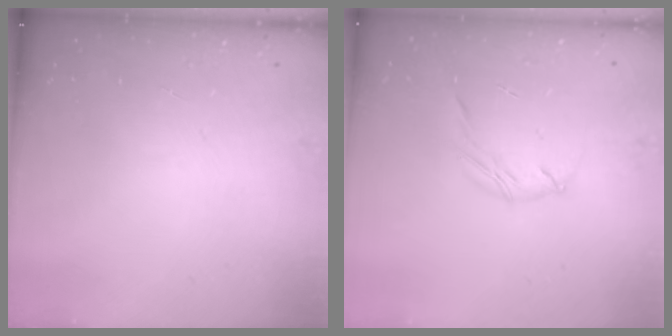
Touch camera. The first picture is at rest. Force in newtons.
{"total": 4.4, "press": 4.3, "slide": 0.8}